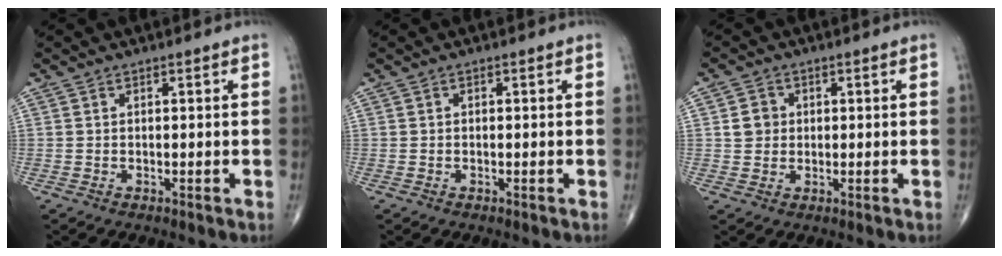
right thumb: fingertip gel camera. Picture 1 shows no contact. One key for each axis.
{"total": 0.0}
{"total": 3.7, "fx": 0.6, "fy": 3.3, "fz": 1.5, "tx": -0.010, "ty": 0.002, "tz": 0.008}